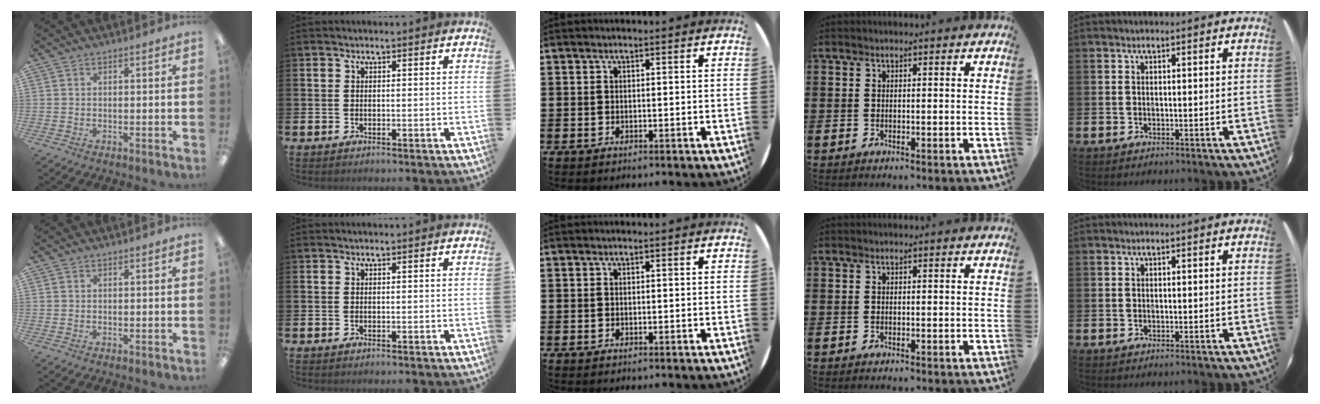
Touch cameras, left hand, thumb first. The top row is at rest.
{}